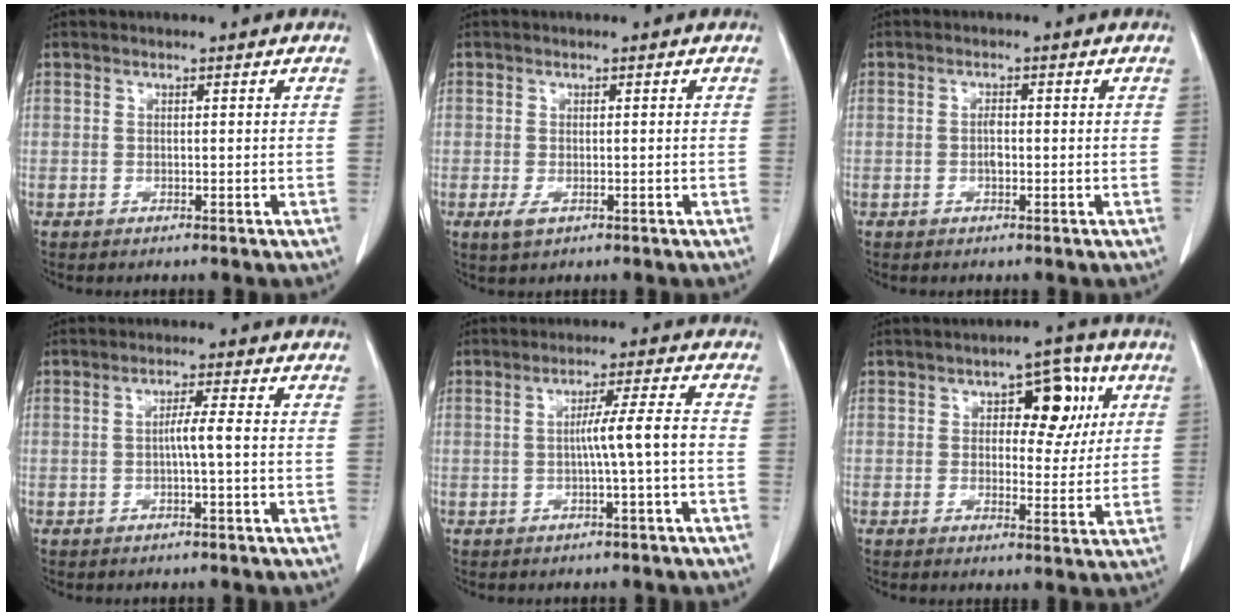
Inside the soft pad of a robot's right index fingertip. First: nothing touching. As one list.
[{"total": 1.9, "force": [-0.8, 1.2, 1.3], "torque": [-0.022, -0.002, -0.009]}, {"total": 1.5, "force": [-0.3, 0.6, 1.3], "torque": [-0.024, 0.003, -0.006]}, {"total": 2.8, "force": [-0.4, -0.3, 2.7], "torque": [-0.043, 0.002, -0.008]}, {"total": 5.1, "force": [-1.0, -0.8, 4.9], "torque": [-0.076, 0.010, -0.016]}, {"total": 8.0, "force": [2.6, 4.1, 6.3], "torque": [-0.068, 0.020, 0.033]}]